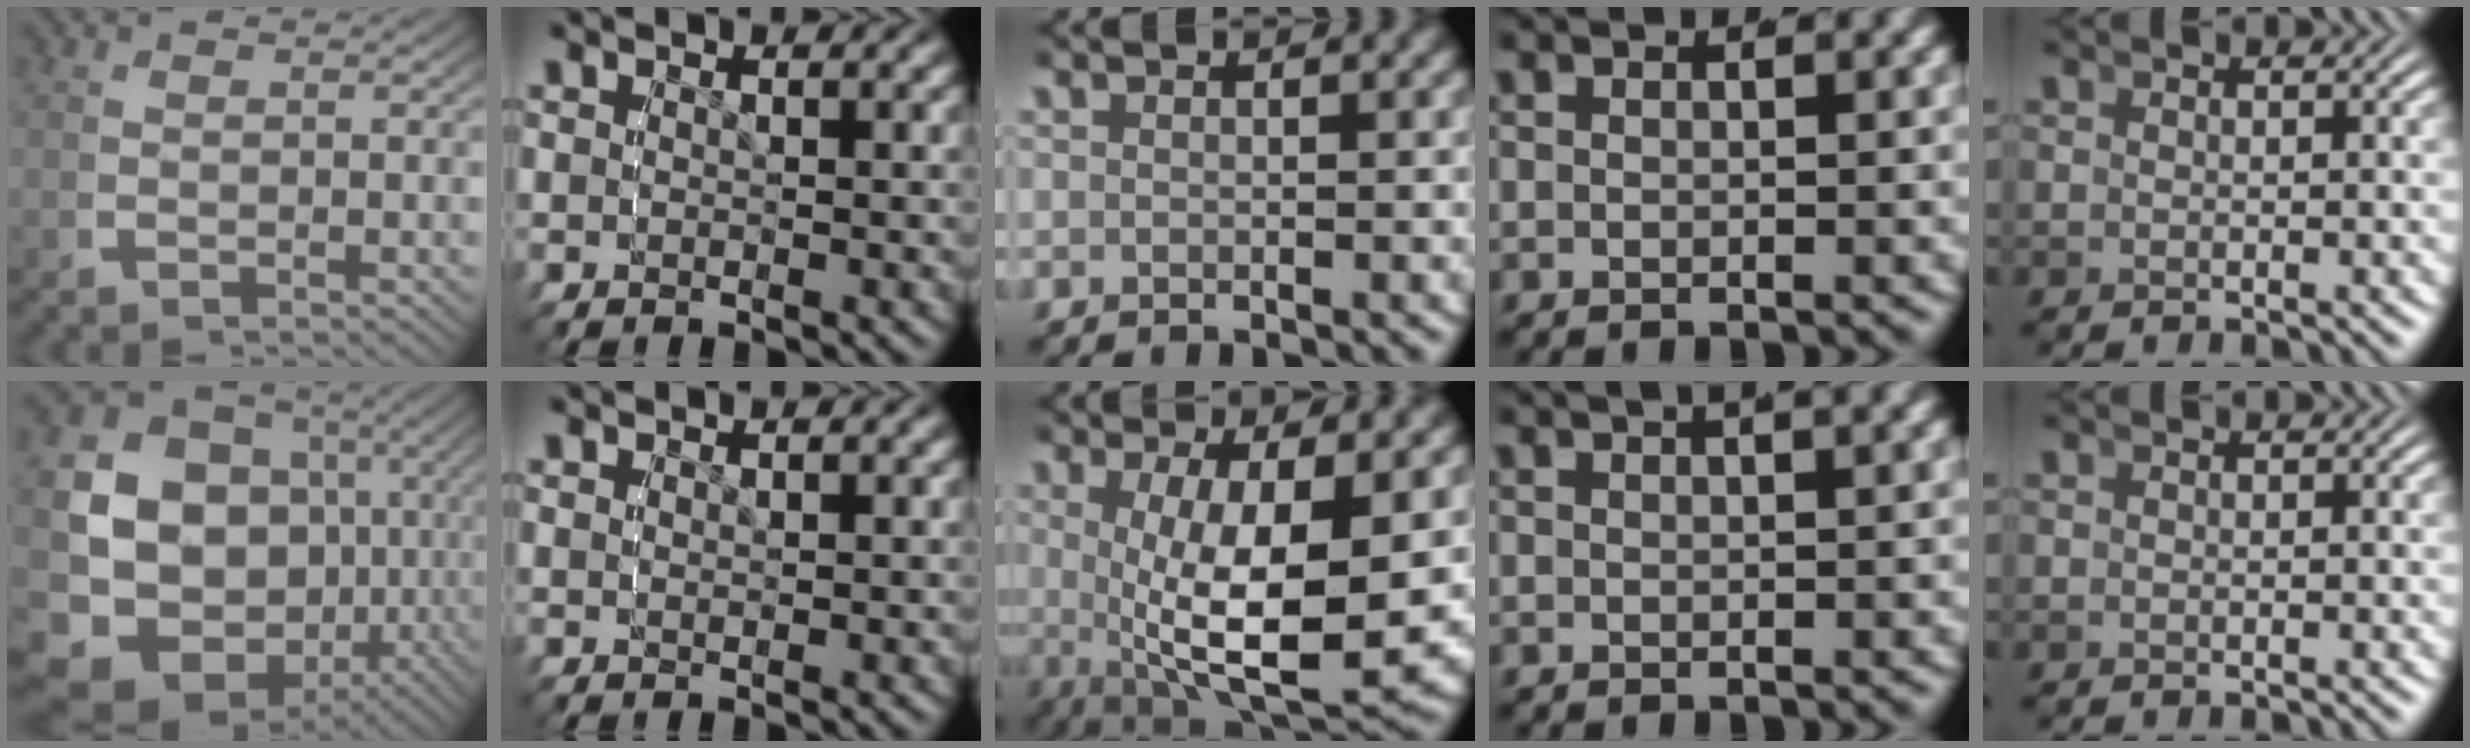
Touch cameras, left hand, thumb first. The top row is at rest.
{"thumb": {"total": 19.6, "force": [-0.8, 15.6, 11.9], "torque": [-0.267, -0.061, 0.002]}, "index": {"total": 0.5, "force": [0.5, 0.0, 0.0], "torque": [0.000, 0.000, 0.010]}, "middle": {"total": 10.4, "force": [0.2, 4.0, 9.6], "torque": [-0.157, -0.033, 0.022]}, "ring": {"total": 3.4, "force": [2.2, 1.0, 2.3], "torque": [-0.024, 0.018, 0.030]}}